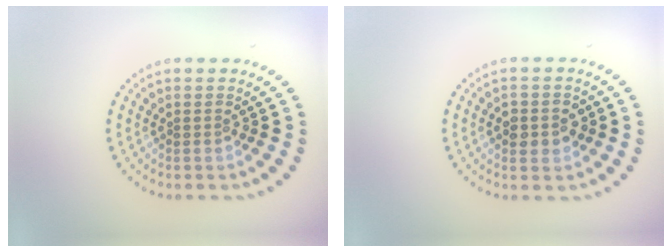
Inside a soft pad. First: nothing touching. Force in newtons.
{"total": 2.3, "press": 2.3, "slide": 0.3}